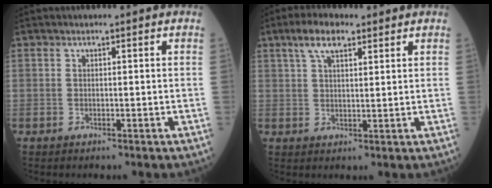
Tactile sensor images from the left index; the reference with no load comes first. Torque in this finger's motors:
{"motor_torque": [0.27, -0.26, -0.04, 0.04]}